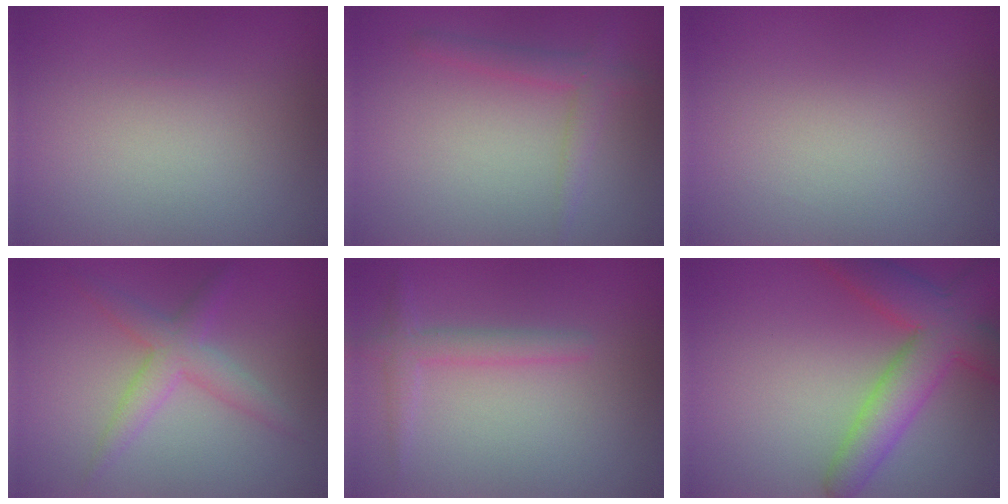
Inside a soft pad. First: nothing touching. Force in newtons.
{"total": 2.2, "press": 2.2, "slide": 0.0}
{"total": 0.0}
{"total": 3.1, "press": 3.1, "slide": 0.1}
{"total": 1.9, "press": 1.9, "slide": 0.1}
{"total": 6.8, "press": 6.8, "slide": 0.3}